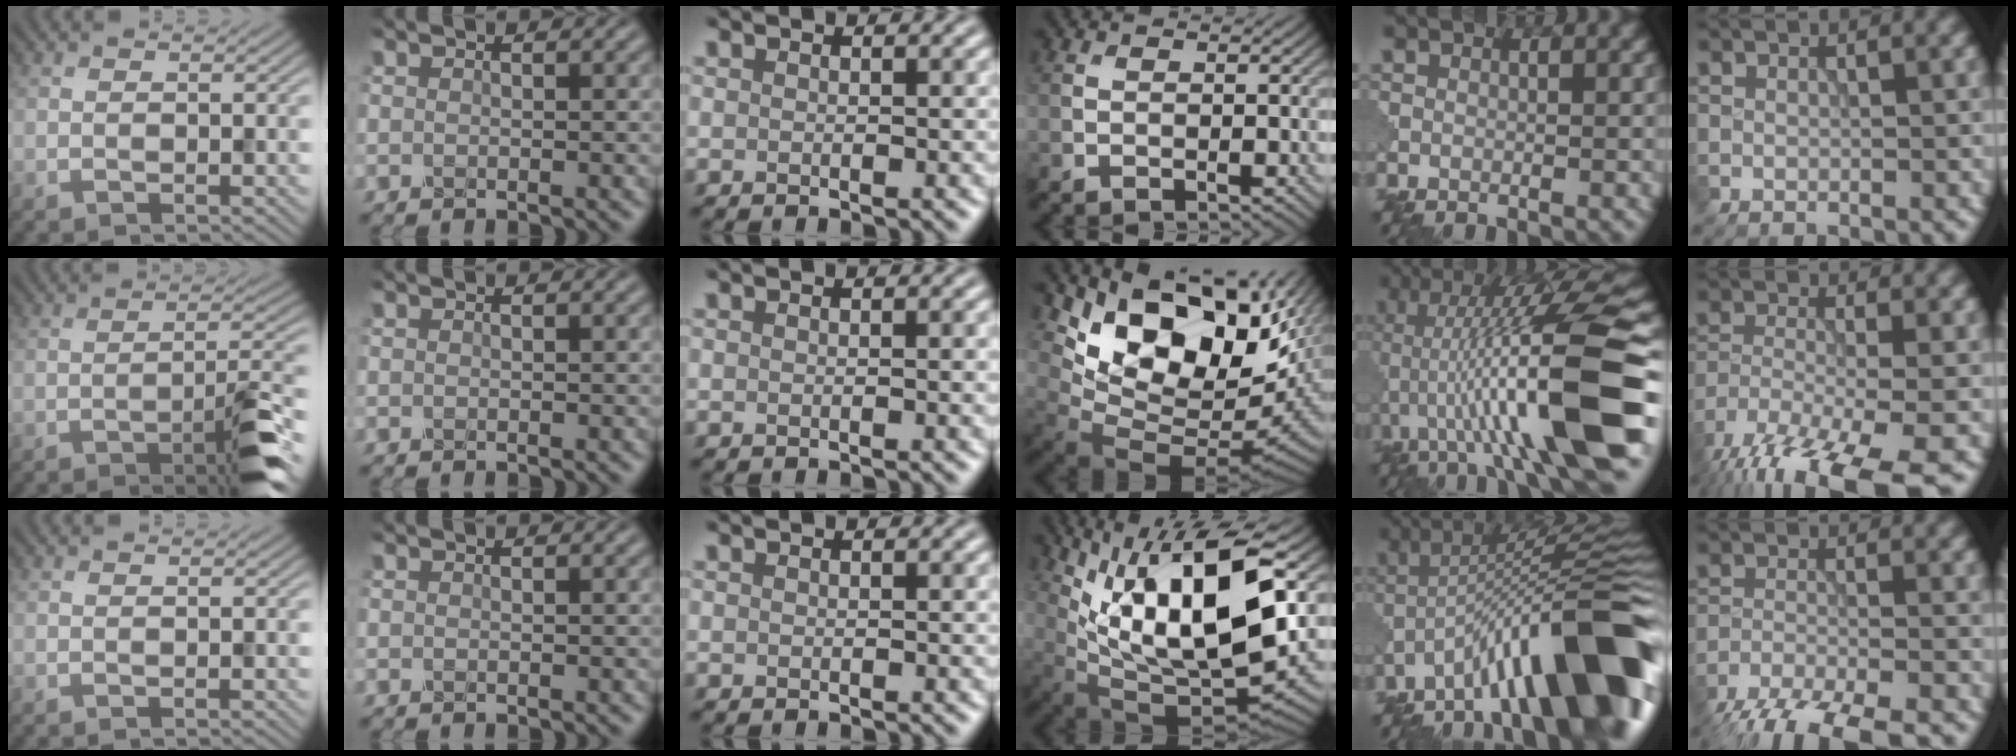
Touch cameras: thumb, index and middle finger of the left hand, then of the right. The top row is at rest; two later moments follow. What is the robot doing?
{"motion": "disassemble", "object": "pitcher"}